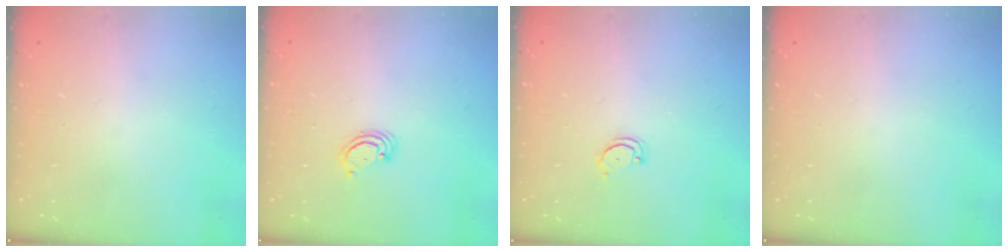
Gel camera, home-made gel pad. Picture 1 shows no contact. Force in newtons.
{"total": 2.6, "press": 2.6, "slide": 0.2}
{"total": 3.0, "press": 3.0, "slide": 0.2}
{"total": 0.0}